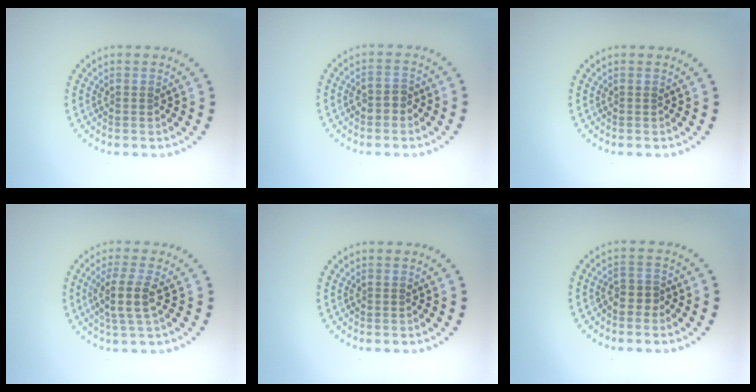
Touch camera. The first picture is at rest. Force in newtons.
{"total": 1.7, "press": 1.6, "slide": 0.3}
{"total": 0.0}
{"total": 2.8, "press": 2.3, "slide": 1.6}
{"total": 0.0}
{"total": 1.5, "press": 1.2, "slide": 0.9}